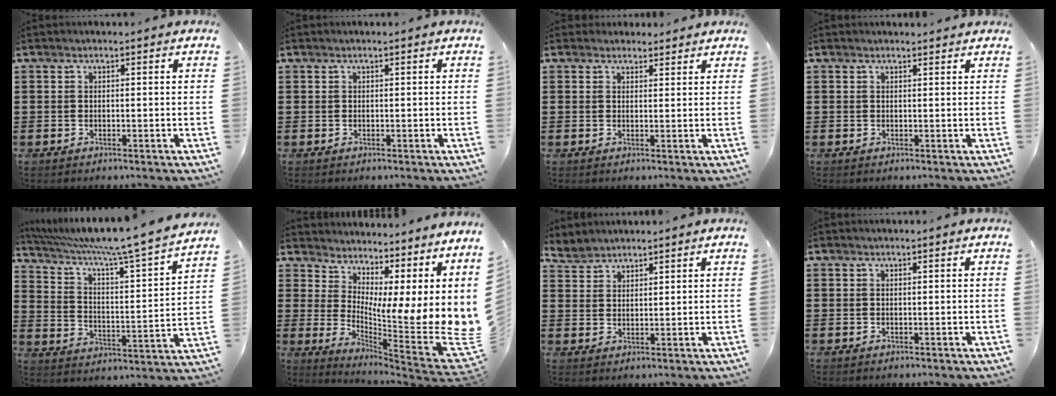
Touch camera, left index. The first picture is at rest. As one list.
[{"total": 0.0}, {"total": 2.1, "force": [1.9, 0.8, -0.1], "torque": [-0.003, 0.004, 0.037]}, {"total": 1.1, "force": [0.9, 0.6, -0.3], "torque": [0.002, 0.003, 0.018]}, {"total": 7.4, "force": [6.3, -0.5, 3.9], "torque": [-0.102, -0.052, 0.097]}, {"total": 4.9, "force": [1.0, 2.7, 3.9], "torque": [-0.051, -0.076, 0.006]}, {"total": 2.8, "force": [2.7, 0.7, -0.3], "torque": [-0.004, -0.002, 0.053]}, {"total": 0.0}]